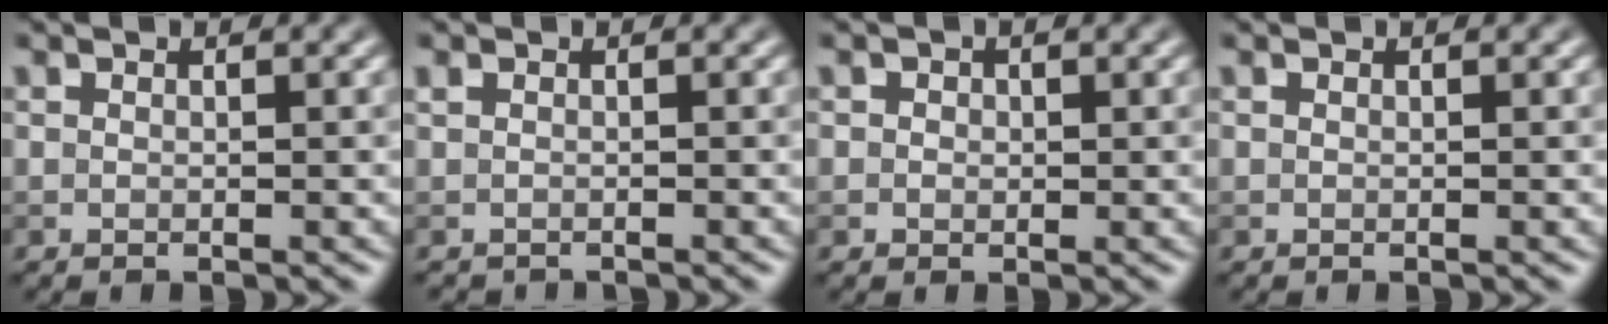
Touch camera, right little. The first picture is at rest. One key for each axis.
{"total": 0.6, "fx": -0.5, "fy": 0.3, "fz": -0.1, "tx": 0.004, "ty": -0.012, "tz": -0.011}
{"total": 1.0, "fx": 0.3, "fy": 0.9, "fz": 0.3, "tx": 0.002, "ty": -0.002, "tz": -0.001}
{"total": 0.0}